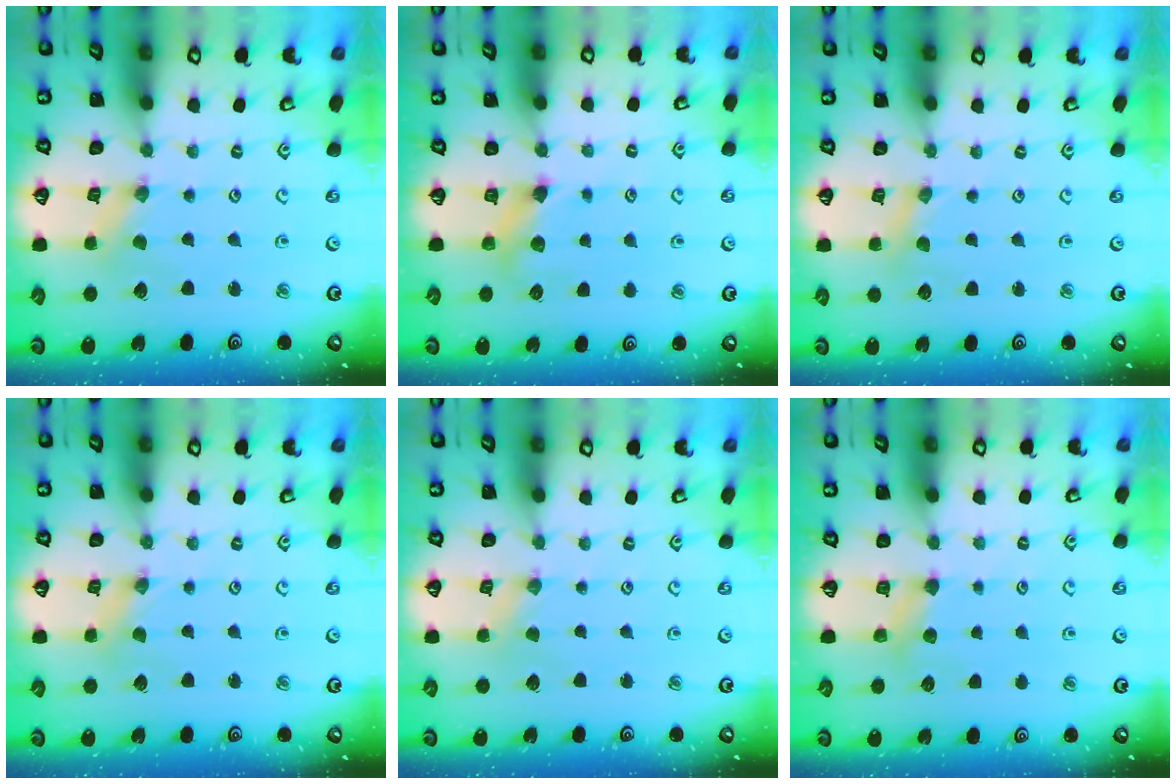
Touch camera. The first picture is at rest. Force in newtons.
{"total": 5.4, "press": 5.4, "slide": 0.7}
{"total": 0.6, "press": 0.6, "slide": 0.1}
{"total": 0.0}
{"total": 0.0}
{"total": 4.6, "press": 4.6, "slide": 0.5}